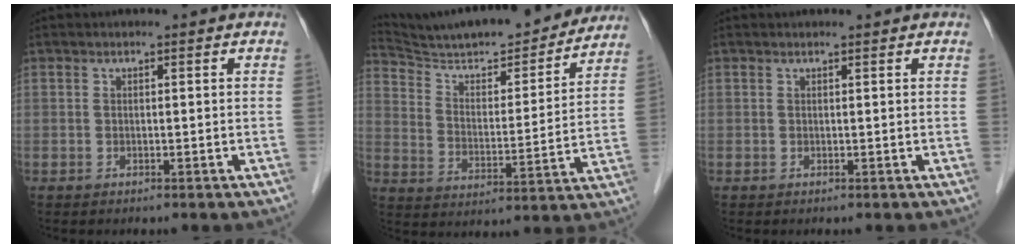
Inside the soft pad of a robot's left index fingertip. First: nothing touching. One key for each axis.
{"total": 22.3, "fx": 20.6, "fy": 3.2, "fz": 7.9, "tx": -0.129, "ty": -0.013, "tz": 0.300}
{"total": 1.0, "fx": 1.0, "fy": 0.1, "fz": 0.1, "tx": -0.009, "ty": 0.008, "tz": 0.013}